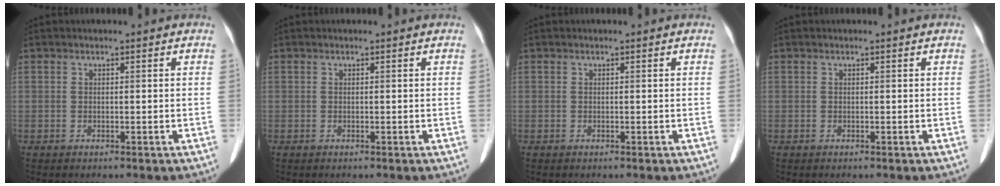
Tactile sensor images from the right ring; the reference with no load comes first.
{"total": 0.0}
{"total": 0.0}
{"total": 0.0}